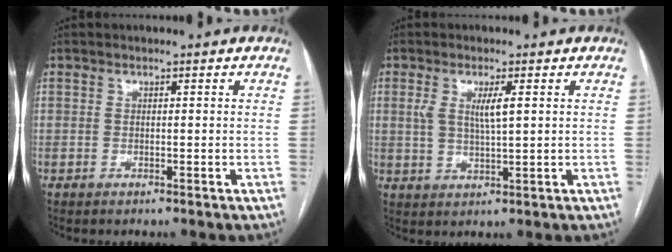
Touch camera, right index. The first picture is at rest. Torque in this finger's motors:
{"motor_torque": [0.13, 0.07, 0.11, 0.07]}